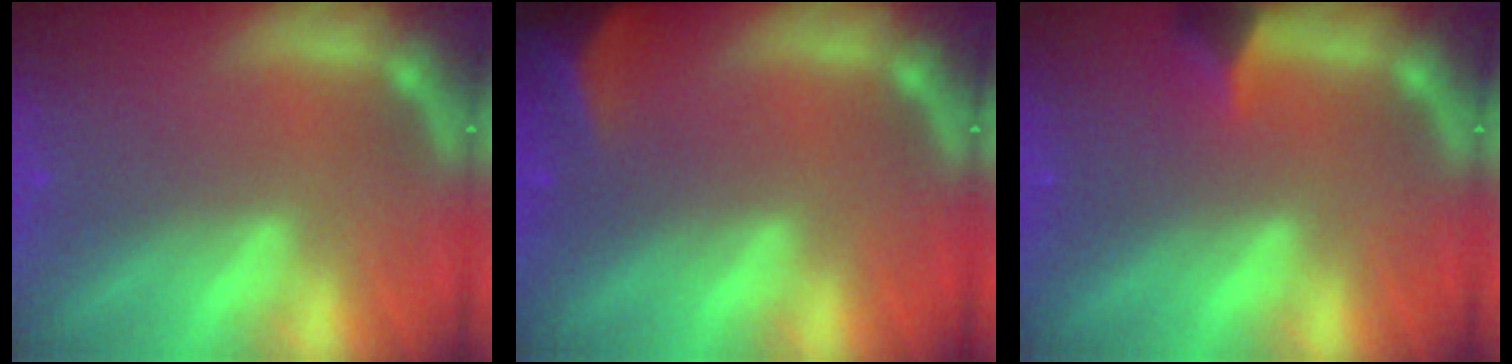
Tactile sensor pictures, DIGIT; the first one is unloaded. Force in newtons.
{"total": 5.4}
{"total": 1.9}